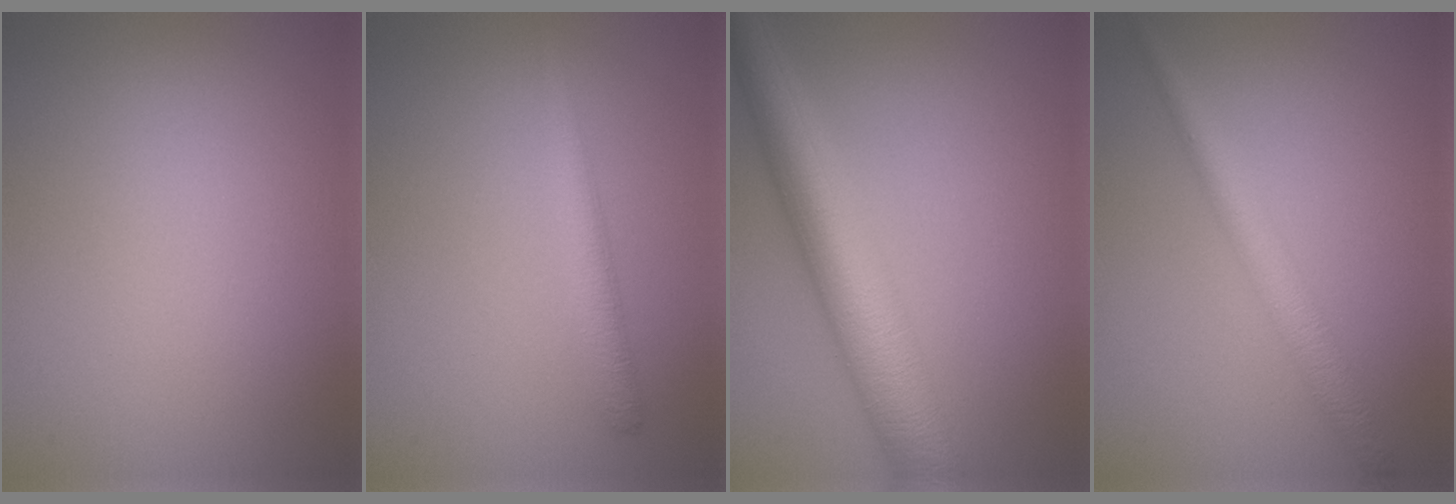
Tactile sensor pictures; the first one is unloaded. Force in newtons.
{"total": 2.2, "press": 2.2, "slide": 0.1}
{"total": 7.9, "press": 7.9, "slide": 0.1}
{"total": 3.2, "press": 3.2, "slide": 0.2}